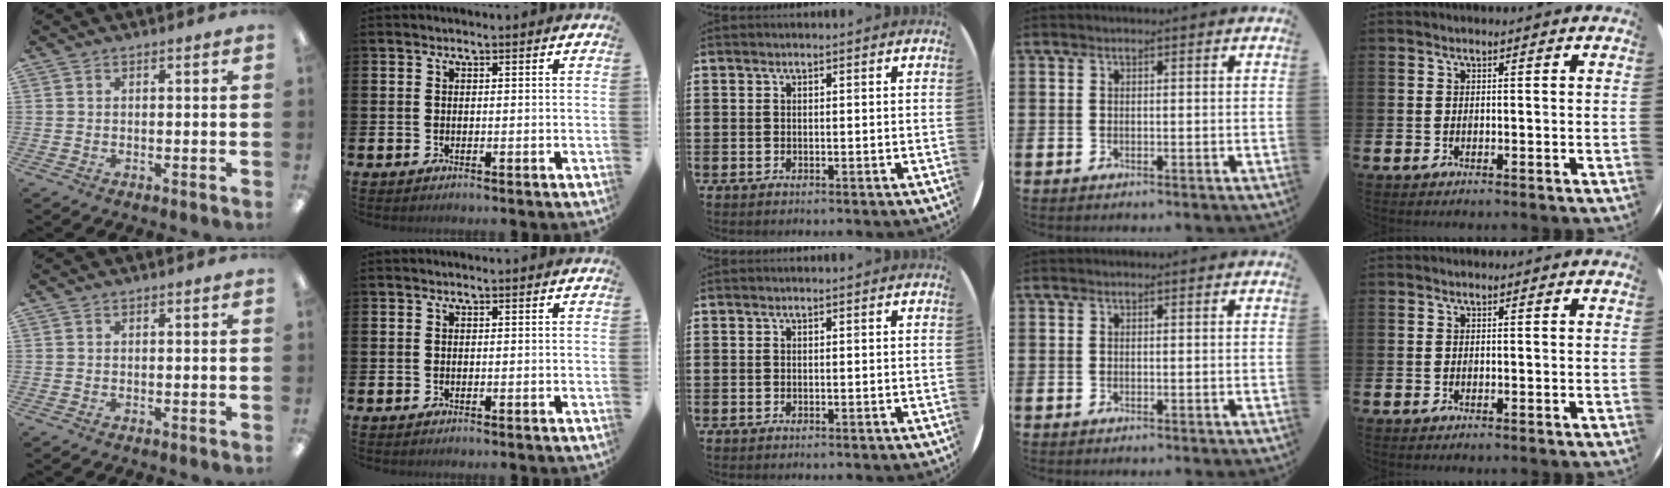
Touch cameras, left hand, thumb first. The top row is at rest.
{}